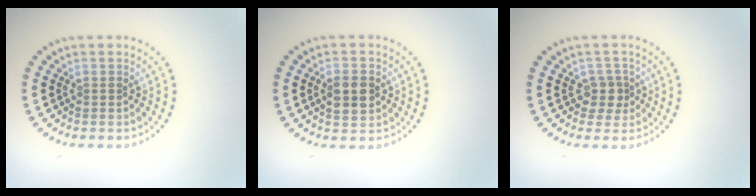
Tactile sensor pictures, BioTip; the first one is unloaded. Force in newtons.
{"total": 3.1, "press": 3.1, "slide": 0.1}
{"total": 1.9, "press": 1.6, "slide": 0.9}